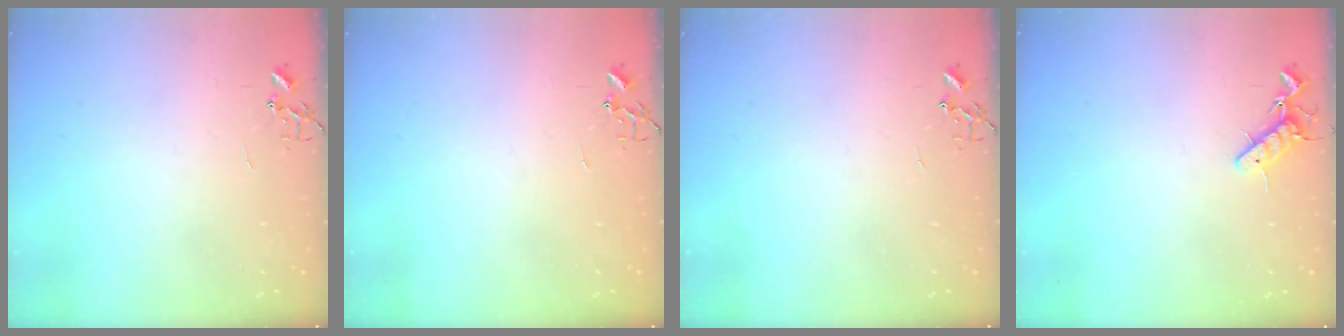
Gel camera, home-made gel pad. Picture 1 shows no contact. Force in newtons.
{"total": 0.0}
{"total": 0.0}
{"total": 8.6, "press": 8.5, "slide": 1.3}